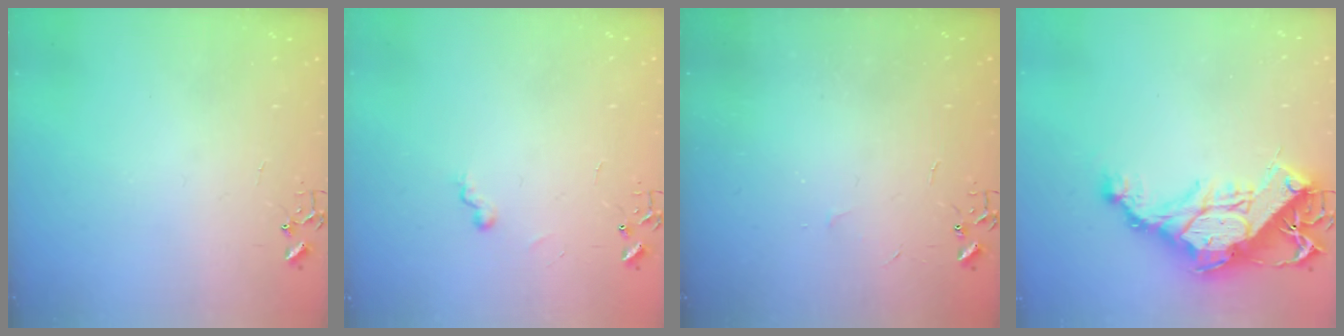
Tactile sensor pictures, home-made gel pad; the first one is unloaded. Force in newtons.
{"total": 4.6, "press": 4.6, "slide": 0.5}
{"total": 2.3, "press": 2.3, "slide": 0.3}
{"total": 17.8, "press": 17.8, "slide": 1.8}